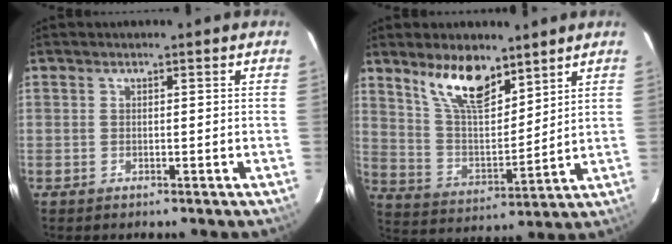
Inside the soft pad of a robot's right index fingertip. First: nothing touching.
{"total": 12.6, "force": [8.9, 4.8, 7.5], "torque": [-0.133, -0.002, 0.174]}